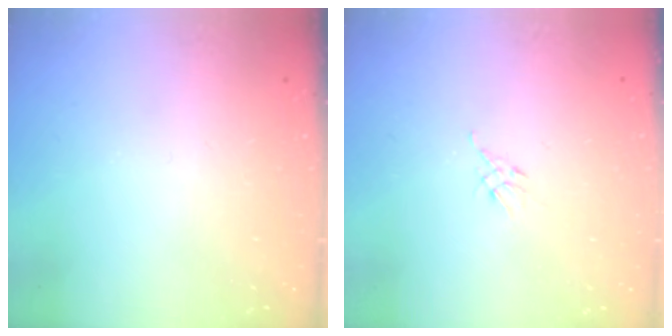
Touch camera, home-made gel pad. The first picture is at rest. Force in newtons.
{"total": 2.6, "press": 2.5, "slide": 0.7}